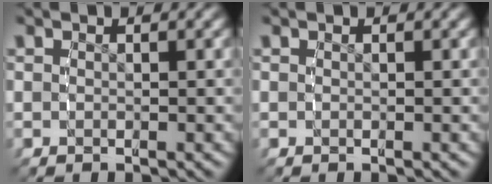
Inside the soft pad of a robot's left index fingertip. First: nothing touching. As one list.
[{"total": 0.0}]